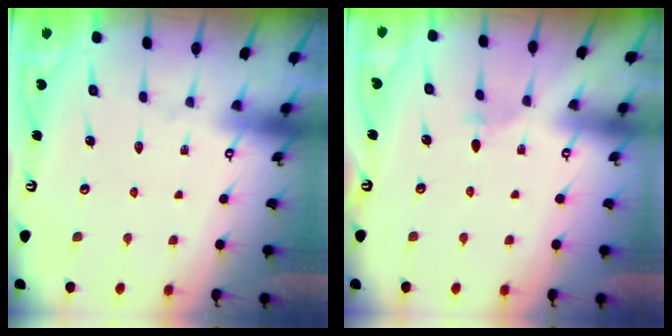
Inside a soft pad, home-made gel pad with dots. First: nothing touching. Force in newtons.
{"total": 2.7, "press": 2.6, "slide": 0.7}